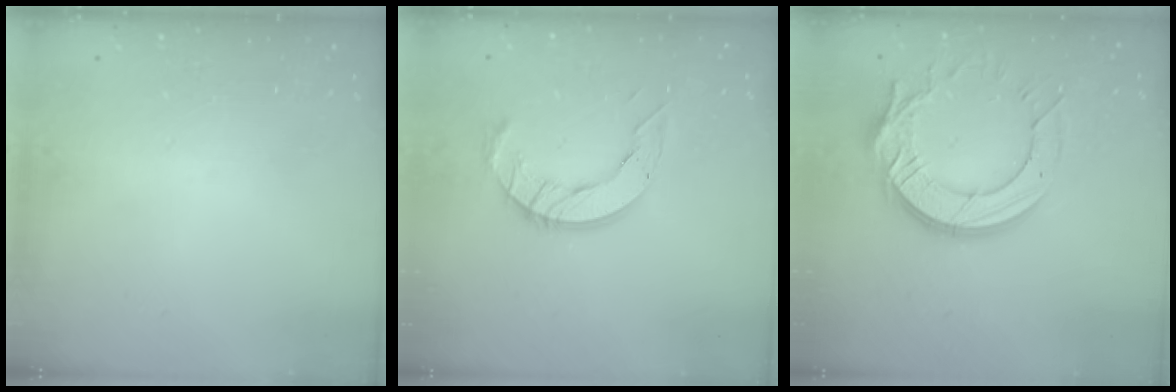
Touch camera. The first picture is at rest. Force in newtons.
{"total": 9.7, "press": 9.6, "slide": 0.9}
{"total": 17.4, "press": 17.3, "slide": 1.7}